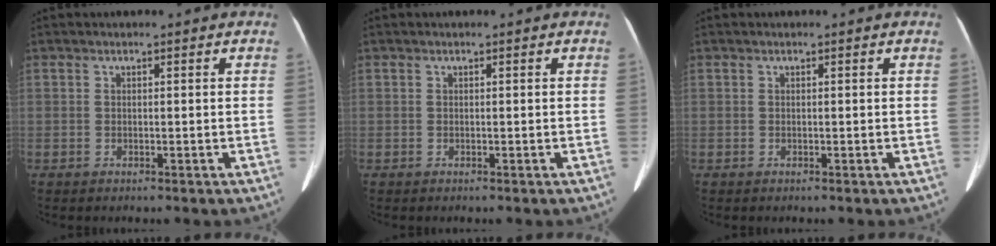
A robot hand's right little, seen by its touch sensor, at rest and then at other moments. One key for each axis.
{"total": 0.0}
{"total": 0.0}